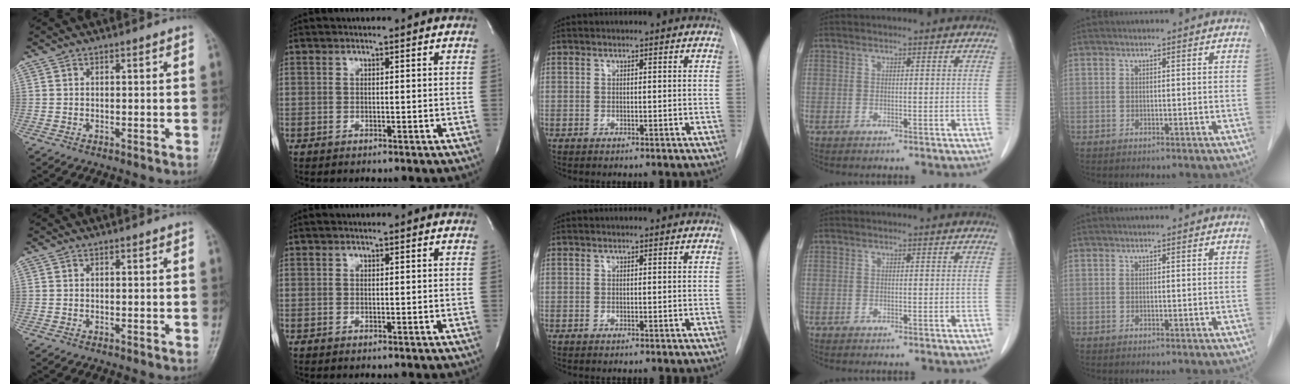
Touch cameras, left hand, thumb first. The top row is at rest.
{}